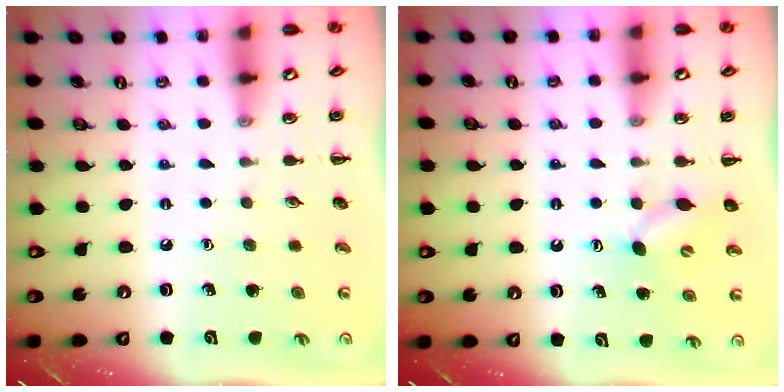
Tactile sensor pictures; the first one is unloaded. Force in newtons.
{"total": 5.1, "press": 4.9, "slide": 1.4}